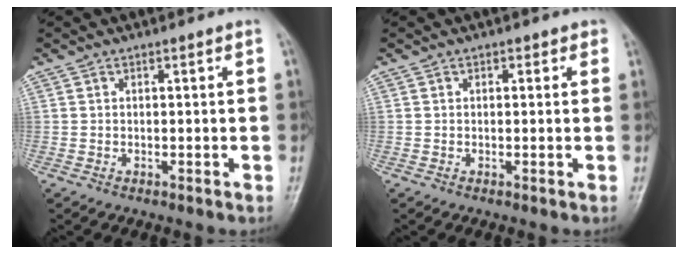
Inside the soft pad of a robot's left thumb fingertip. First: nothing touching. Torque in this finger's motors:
{"motor_torque": [-0.09, 0.01, -0.13, -0.02, 0.01]}